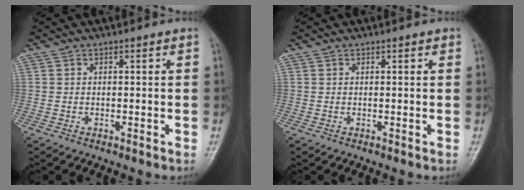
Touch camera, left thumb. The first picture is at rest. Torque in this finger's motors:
{"motor_torque": [-0.12, -0.02, -0.05, 0.14, 0.02]}